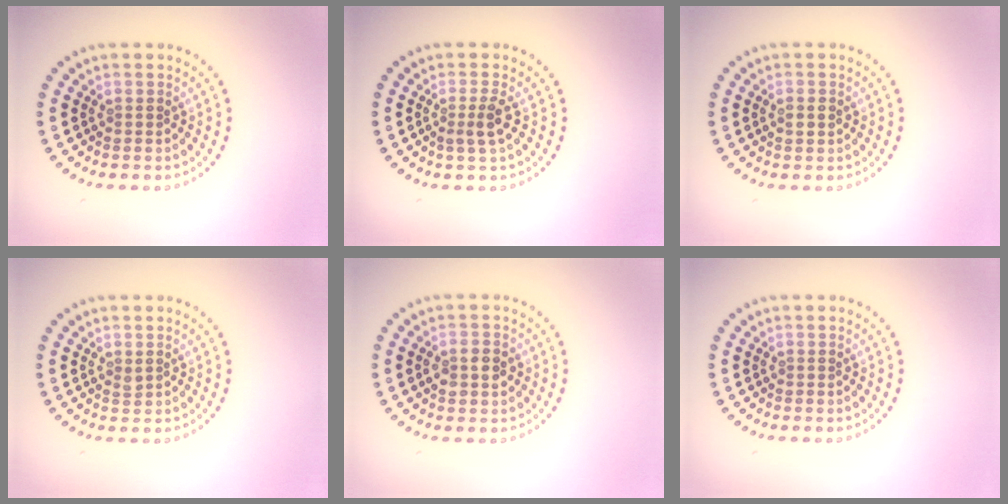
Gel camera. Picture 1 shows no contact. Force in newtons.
{"total": 1.8, "press": 1.5, "slide": 1.0}
{"total": 1.5, "press": 1.5, "slide": 0.1}
{"total": 0.5, "press": 0.5, "slide": 0.3}
{"total": 2.8, "press": 2.8, "slide": 0.1}
{"total": 0.0}